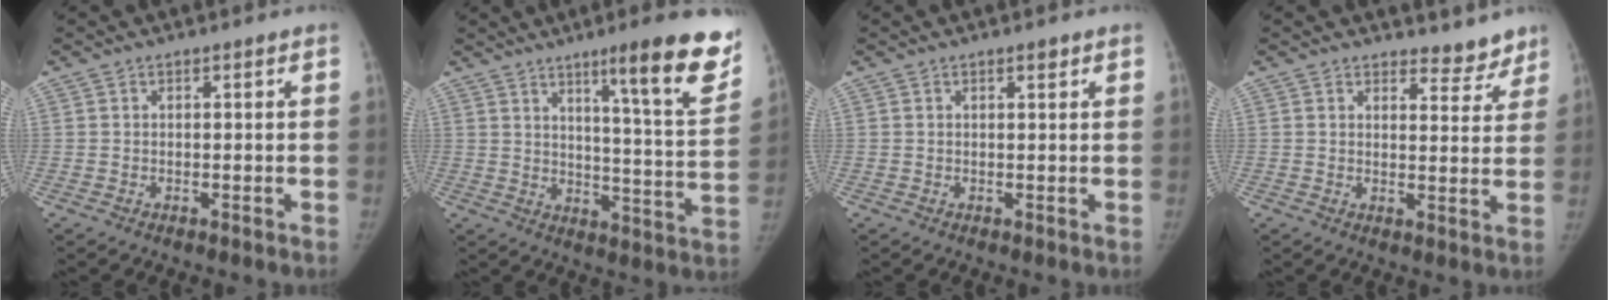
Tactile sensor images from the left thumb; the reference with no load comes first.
{"total": 17.8, "force": [10.7, 1.9, 14.1], "torque": [-0.161, -0.062, 0.153]}
{"total": 1.1, "force": [0.7, 0.3, 0.7], "torque": [-0.008, -0.002, 0.011]}
{"total": 5.5, "force": [4.9, 2.4, 0.8], "torque": [0.021, -0.038, 0.057]}